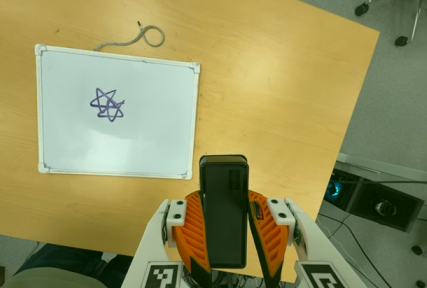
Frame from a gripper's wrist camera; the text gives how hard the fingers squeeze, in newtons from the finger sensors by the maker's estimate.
{"total": 10.5, "left": 8.6, "right": 12.3}